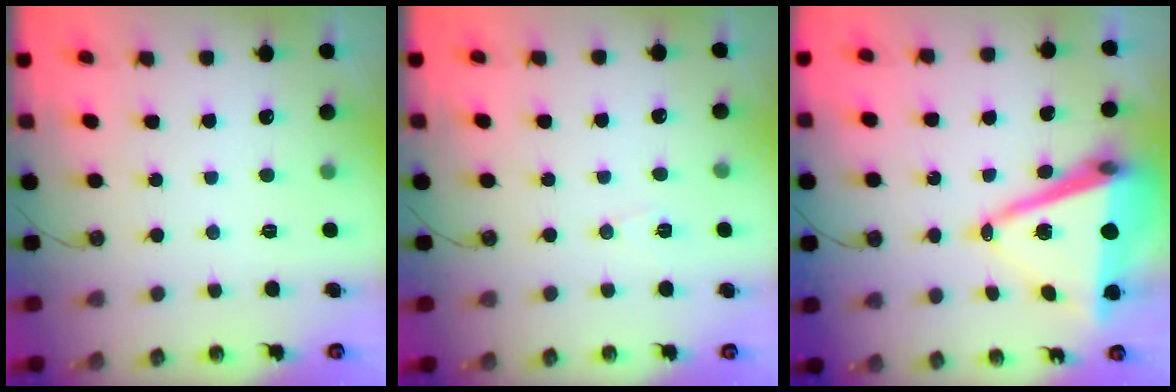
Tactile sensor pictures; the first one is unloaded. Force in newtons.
{"total": 5.7, "press": 3.5, "slide": 4.6}
{"total": 15.4, "press": 14.9, "slide": 3.8}